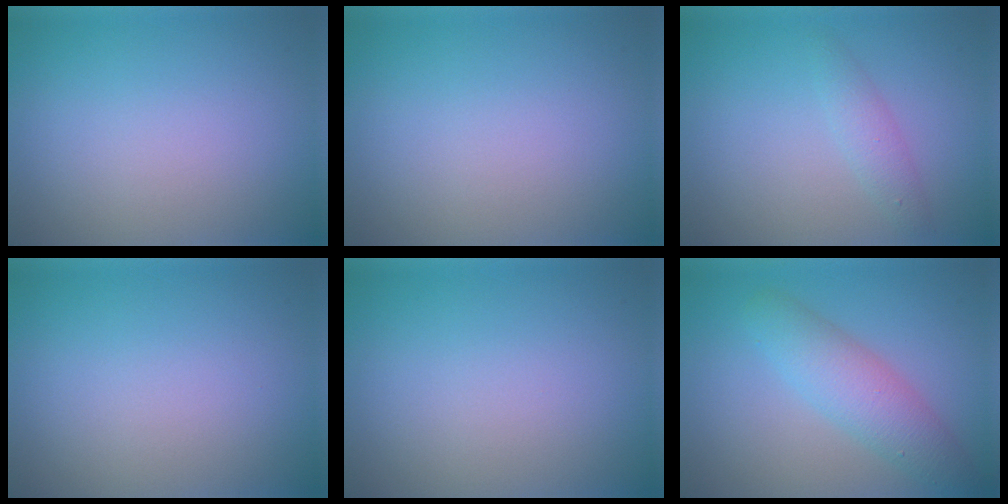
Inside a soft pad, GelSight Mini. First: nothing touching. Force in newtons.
{"total": 0.0}
{"total": 1.6, "press": 1.6, "slide": 0.1}
{"total": 0.0}
{"total": 0.0}
{"total": 4.3, "press": 4.3, "slide": 0.2}